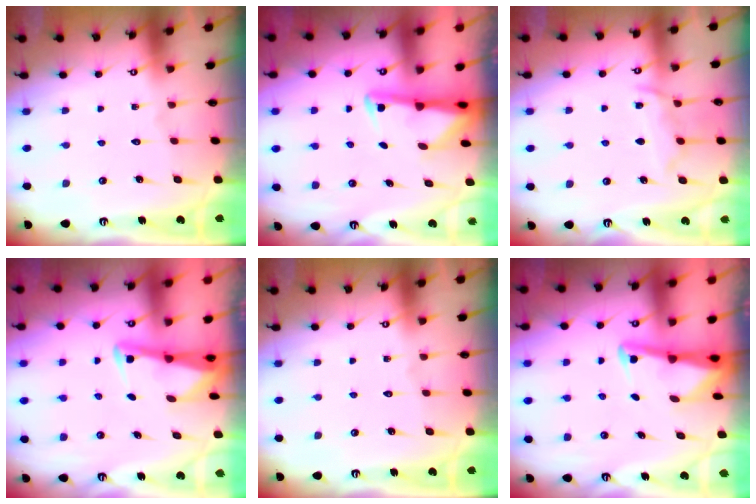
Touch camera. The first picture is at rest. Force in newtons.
{"total": 3.0, "press": 3.0, "slide": 0.6}
{"total": 9.0, "press": 9.0, "slide": 1.1}
{"total": 2.9, "press": 2.9, "slide": 0.4}
{"total": 0.0}
{"total": 3.2, "press": 3.2, "slide": 0.3}